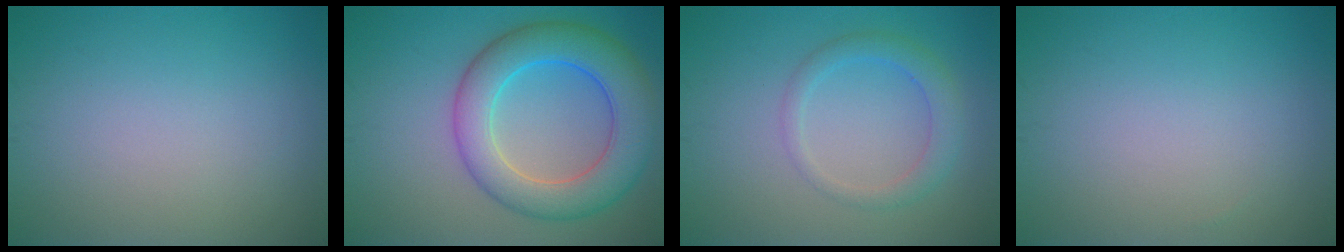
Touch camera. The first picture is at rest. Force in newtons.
{"total": 8.0, "press": 8.0, "slide": 0.3}
{"total": 2.6, "press": 2.6, "slide": 0.0}
{"total": 0.0}